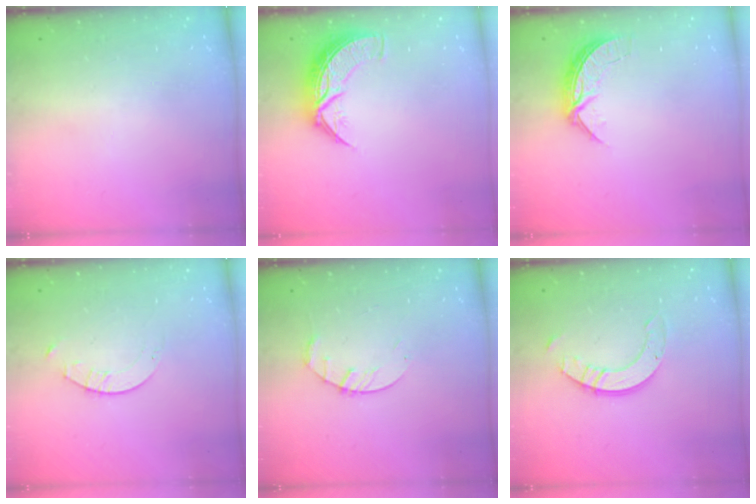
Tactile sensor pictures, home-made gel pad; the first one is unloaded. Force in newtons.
{"total": 9.0, "press": 9.0, "slide": 0.6}
{"total": 7.1, "press": 7.0, "slide": 0.7}
{"total": 1.6, "press": 1.6, "slide": 0.2}
{"total": 3.6, "press": 3.6, "slide": 0.6}
{"total": 8.1, "press": 8.1, "slide": 0.7}